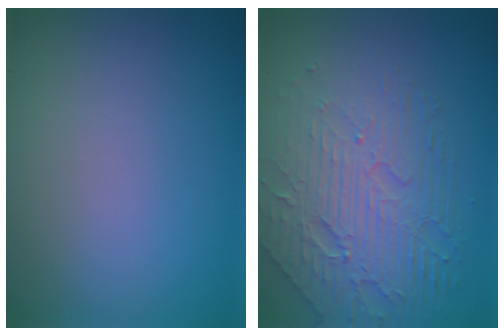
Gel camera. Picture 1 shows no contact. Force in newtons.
{"total": 6.2, "press": 4.6, "slide": 4.1}